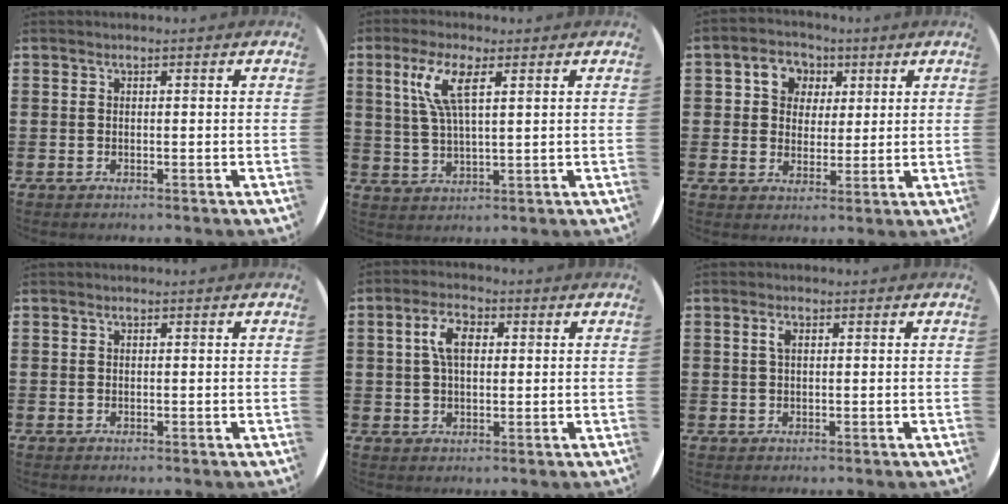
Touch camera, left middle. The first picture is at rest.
{"total": 6.7, "force": [3.4, 1.6, 5.5], "torque": [-0.120, 0.008, 0.057]}
{"total": 5.0, "force": [2.2, 4.3, 1.4], "torque": [-0.032, 0.010, 0.036]}
{"total": 0.0}
{"total": 5.2, "force": [1.5, 2.6, 4.2], "torque": [-0.081, 0.010, 0.023]}
{"total": 1.5, "force": [0.5, 0.7, 1.3], "torque": [-0.019, 0.003, 0.007]}